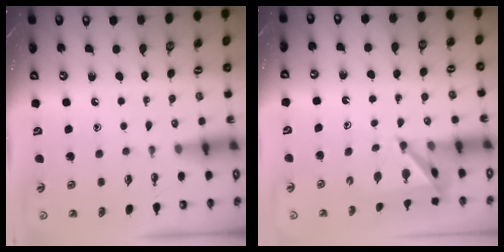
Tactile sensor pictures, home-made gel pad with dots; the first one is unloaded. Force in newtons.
{"total": 5.1, "press": 5.0, "slide": 0.1}